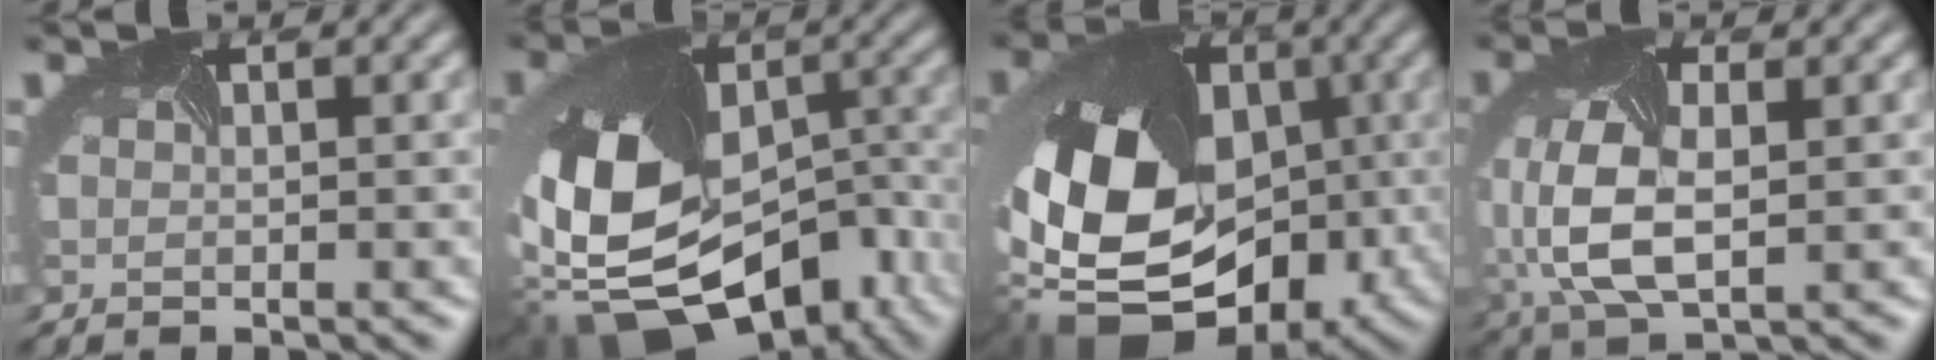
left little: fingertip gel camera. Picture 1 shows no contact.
{"total": 16.6, "force": [-7.7, 10.7, 10.2], "torque": [-0.207, -0.033, -0.100]}
{"total": 17.7, "force": [-3.8, 12.8, 11.6], "torque": [-0.210, -0.020, -0.048]}
{"total": 6.3, "force": [-0.5, 3.9, 5.0], "torque": [-0.134, -0.005, -0.006]}